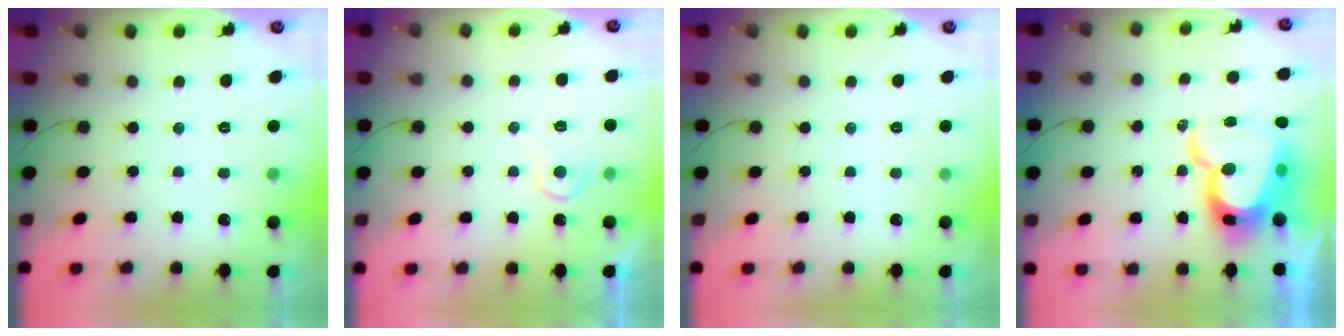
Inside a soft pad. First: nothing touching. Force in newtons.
{"total": 5.0, "press": 5.0, "slide": 0.5}
{"total": 0.0}
{"total": 18.7, "press": 18.6, "slide": 1.9}